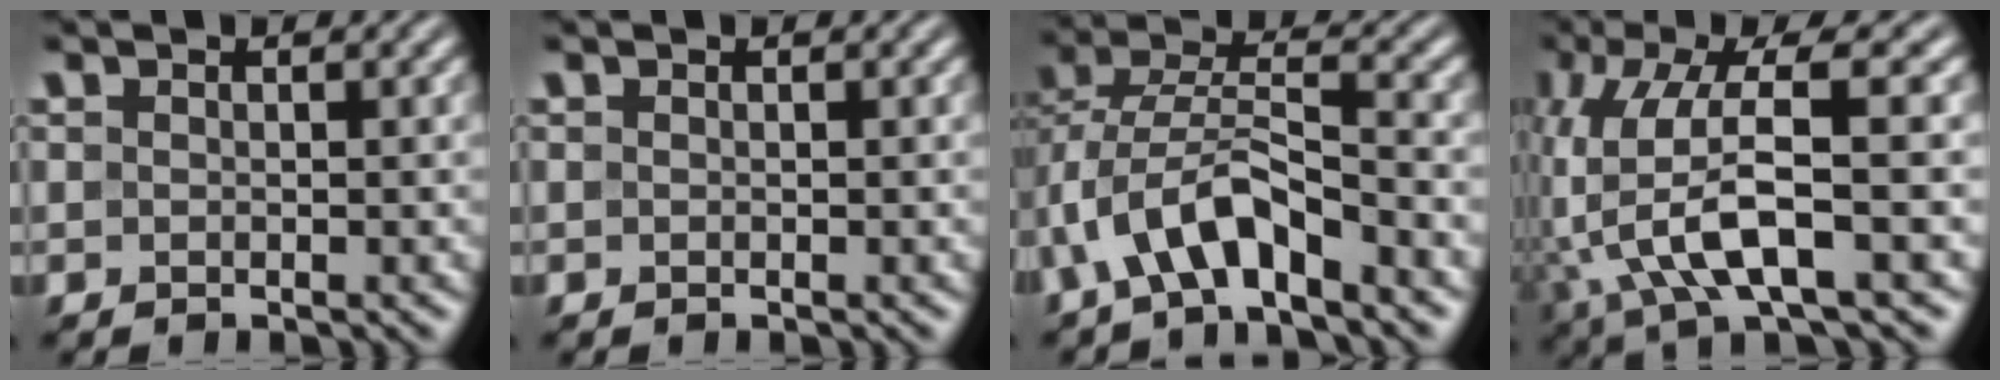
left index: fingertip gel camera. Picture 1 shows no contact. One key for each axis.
{"total": 0.0}
{"total": 6.0, "fx": -3.2, "fy": 2.5, "fz": 4.3, "tx": -0.084, "ty": 0.010, "tz": -0.062}
{"total": 8.5, "fx": -1.6, "fy": 2.3, "fz": 8.0, "tx": -0.175, "ty": 0.010, "tz": -0.034}